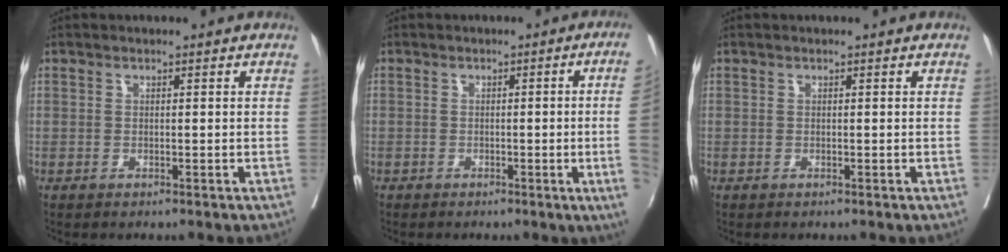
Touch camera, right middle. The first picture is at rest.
{"total": 6.6, "force": [-0.9, -2.0, 6.2], "torque": [-0.060, -0.014, -0.014]}
{"total": 0.0}